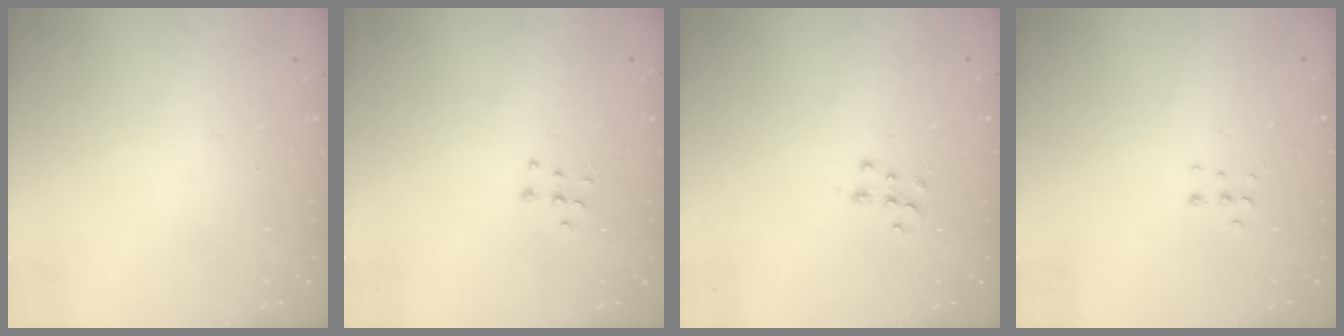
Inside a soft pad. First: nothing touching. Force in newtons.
{"total": 3.7, "press": 3.7, "slide": 0.2}
{"total": 7.2, "press": 7.2, "slide": 0.5}
{"total": 3.8, "press": 3.7, "slide": 0.9}